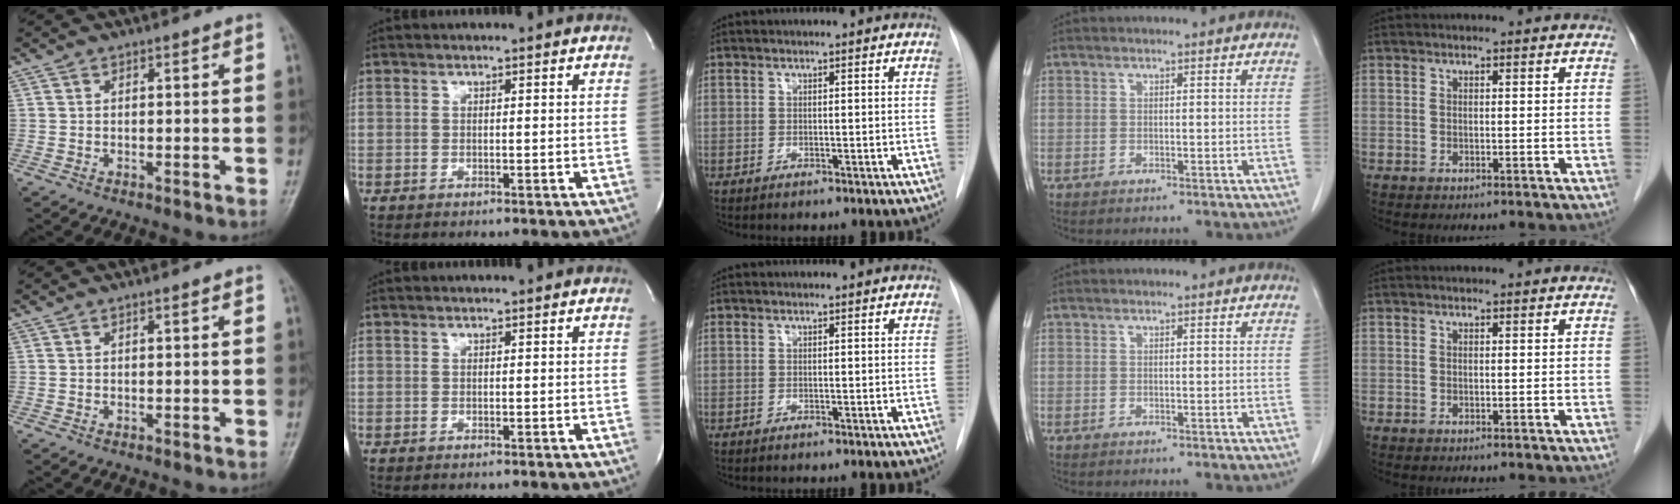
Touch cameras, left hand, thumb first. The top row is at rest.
{}